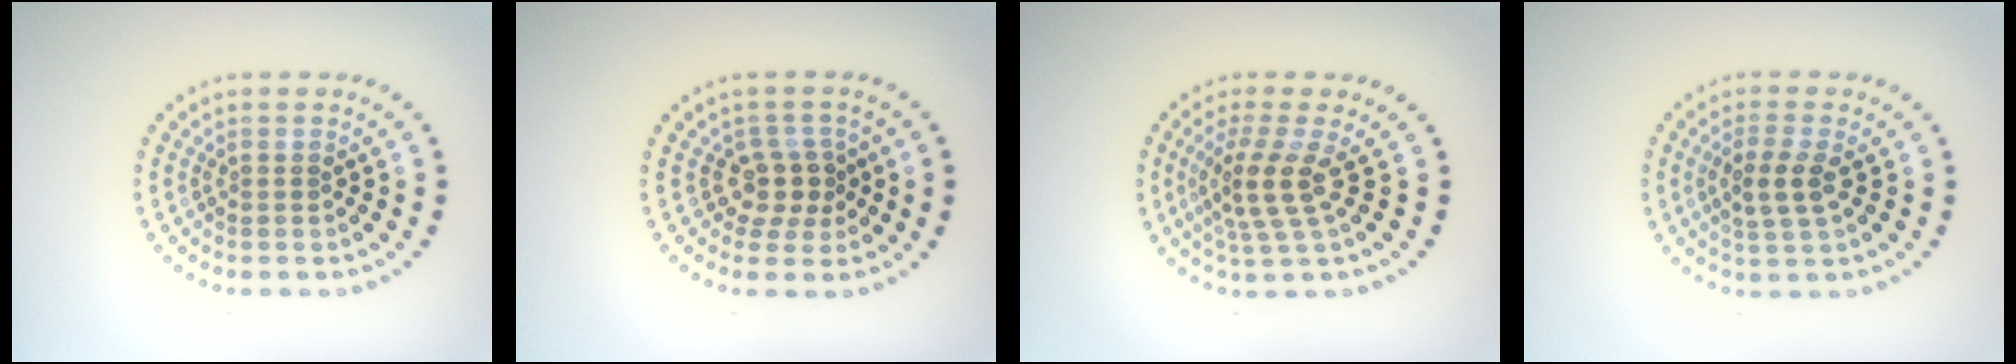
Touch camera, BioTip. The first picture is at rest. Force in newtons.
{"total": 2.7, "press": 2.1, "slide": 1.8}
{"total": 3.4, "press": 2.6, "slide": 2.2}
{"total": 2.7, "press": 2.5, "slide": 1.0}